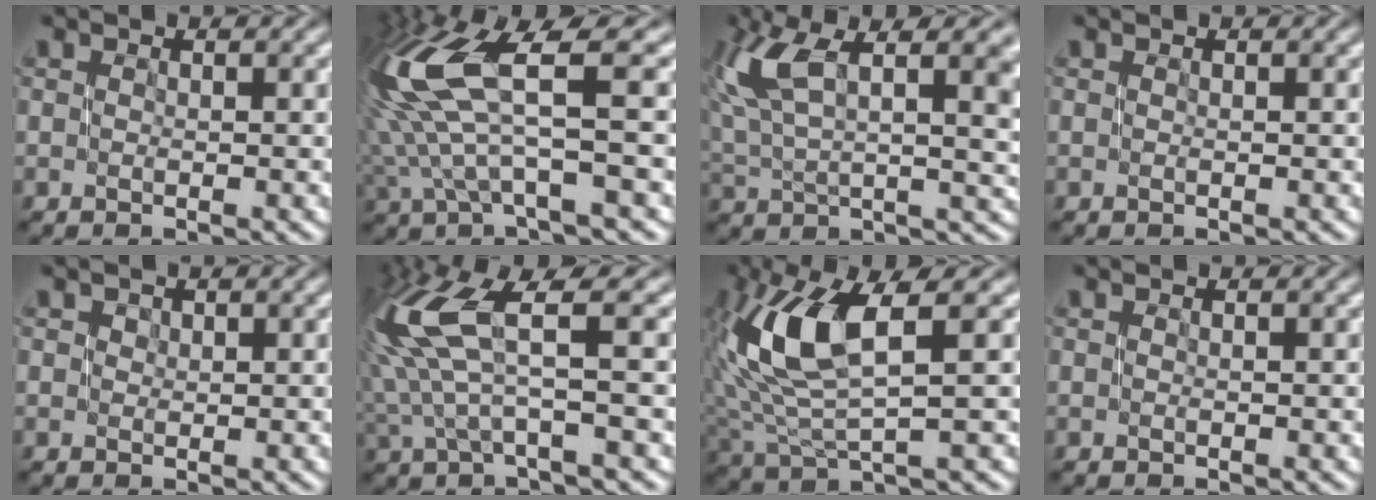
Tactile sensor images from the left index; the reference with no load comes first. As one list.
[{"total": 9.8, "force": [2.5, 2.6, 9.1], "torque": [-0.199, 0.014, 0.051]}, {"total": 12.0, "force": [5.3, 4.7, 9.8], "torque": [-0.196, 0.015, 0.101]}, {"total": 0.0}, {"total": 0.7, "force": [0.4, 0.6, 0.0], "torque": [0.004, 0.007, 0.005]}, {"total": 8.0, "force": [1.9, 1.9, 7.5], "torque": [-0.164, 0.018, 0.036]}, {"total": 8.5, "force": [2.4, 2.8, 7.7], "torque": [-0.170, 0.013, 0.047]}, {"total": 0.0}]